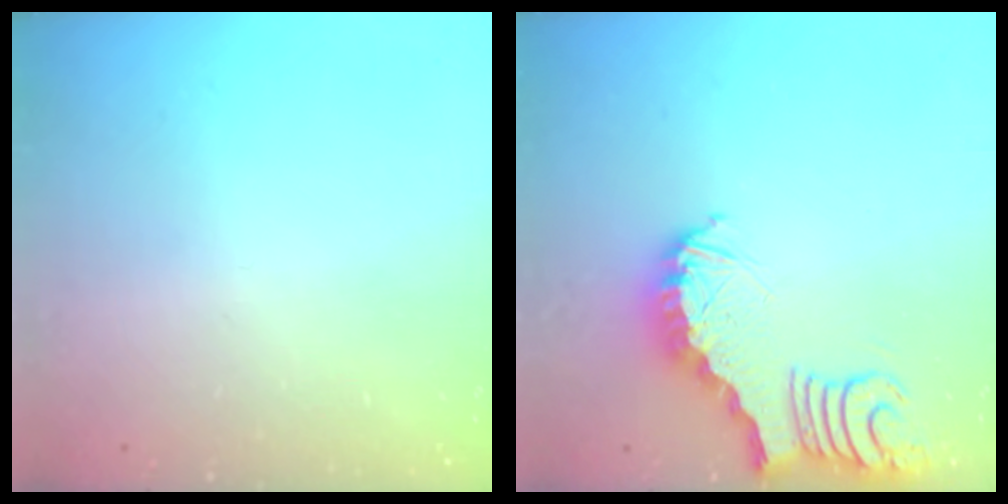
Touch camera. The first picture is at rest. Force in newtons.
{"total": 3.9, "press": 3.9, "slide": 0.6}